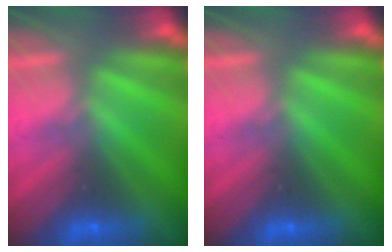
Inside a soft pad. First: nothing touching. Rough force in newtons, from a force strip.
{"total": 0.0}